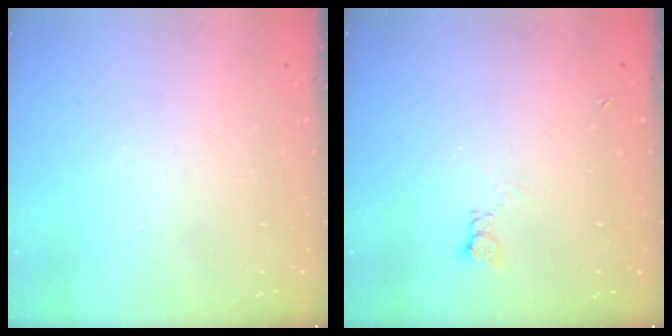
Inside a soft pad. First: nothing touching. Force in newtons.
{"total": 4.2, "press": 4.2, "slide": 0.6}